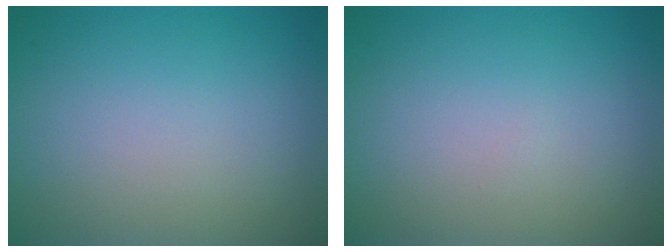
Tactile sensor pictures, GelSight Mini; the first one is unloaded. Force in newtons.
{"total": 0.0}